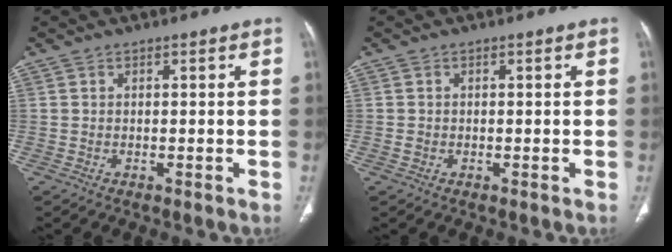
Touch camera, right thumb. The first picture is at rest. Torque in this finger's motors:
{"motor_torque": [-0.31, -0.62, -0.23, 0.18, -0.07]}